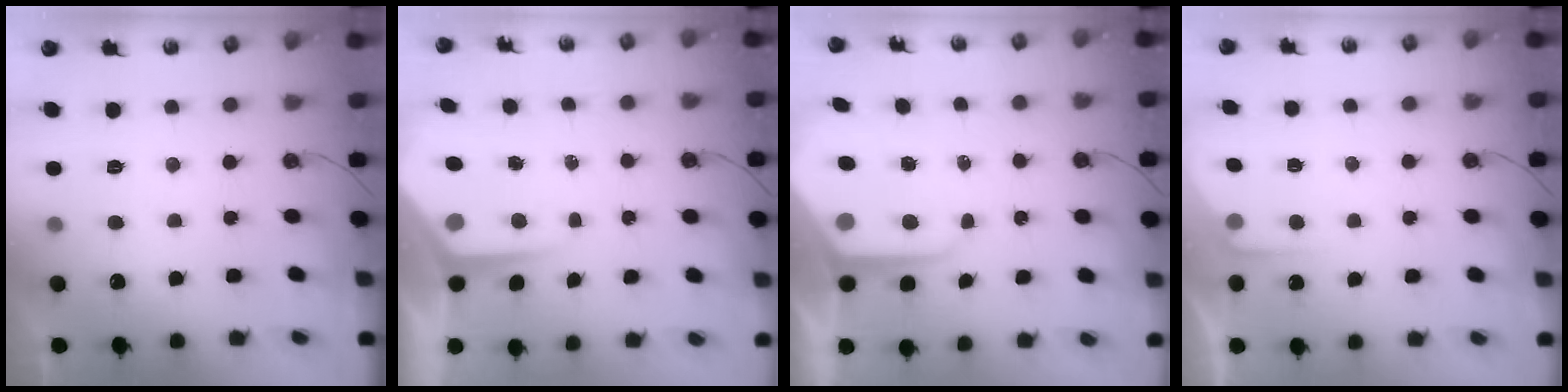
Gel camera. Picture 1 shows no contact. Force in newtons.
{"total": 7.3, "press": 7.3, "slide": 0.6}
{"total": 10.6, "press": 10.6, "slide": 0.9}
{"total": 3.7, "press": 3.6, "slide": 0.5}